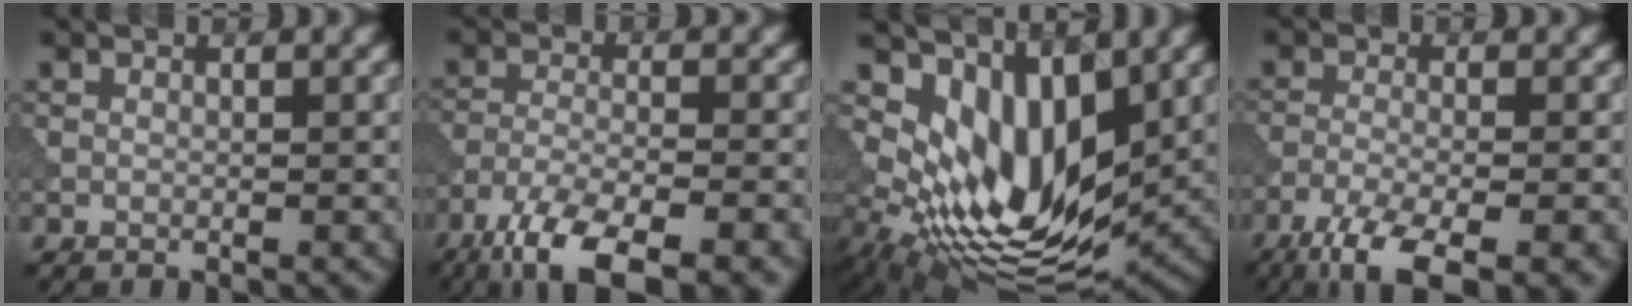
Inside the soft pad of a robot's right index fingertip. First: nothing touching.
{"total": 10.1, "force": [-7.5, 2.7, 6.1], "torque": [-0.117, -0.020, -0.133]}
{"total": 8.7, "force": [3.1, 4.7, 6.7], "torque": [-0.125, -0.021, 0.070]}
{"total": 8.2, "force": [-5.7, 2.3, 5.5], "torque": [-0.103, -0.023, -0.101]}